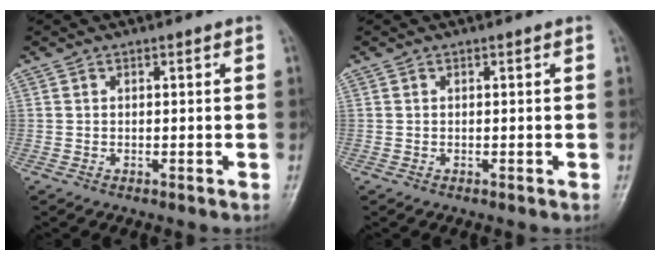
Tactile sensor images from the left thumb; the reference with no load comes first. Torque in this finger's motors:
{"motor_torque": [-0.19, 0.19, -0.06, 0.06, 0.00]}